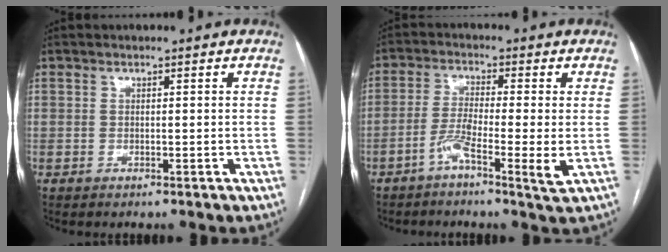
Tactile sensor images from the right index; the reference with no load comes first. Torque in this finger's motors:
{"motor_torque": [0.13, 0.14, 0.03, 0.02]}